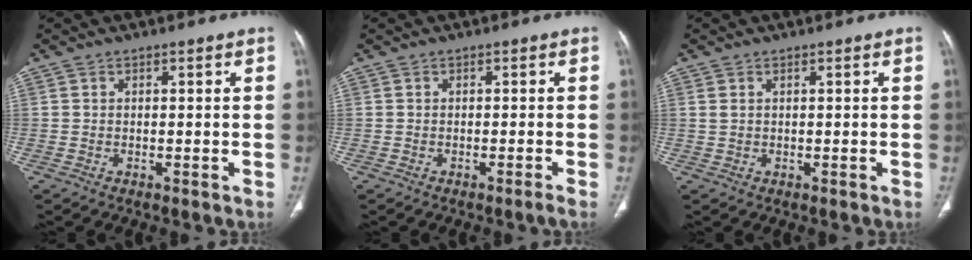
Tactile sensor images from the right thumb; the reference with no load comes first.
{"total": 1.1, "force": [-0.8, -0.4, 0.6], "torque": [-0.014, 0.006, -0.012]}
{"total": 1.2, "force": [0.6, 0.7, 0.8], "torque": [-0.021, 0.008, 0.019]}